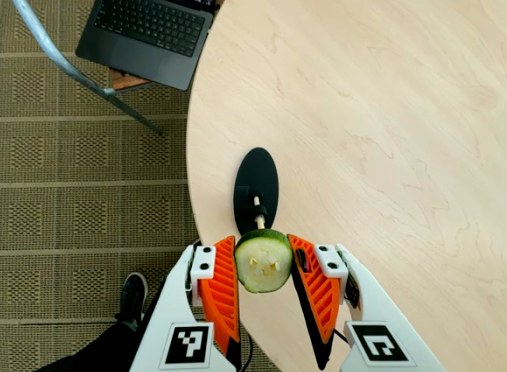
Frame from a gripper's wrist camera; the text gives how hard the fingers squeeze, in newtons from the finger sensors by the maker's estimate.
{"total": 8.7, "left": 8.5, "right": 8.8}